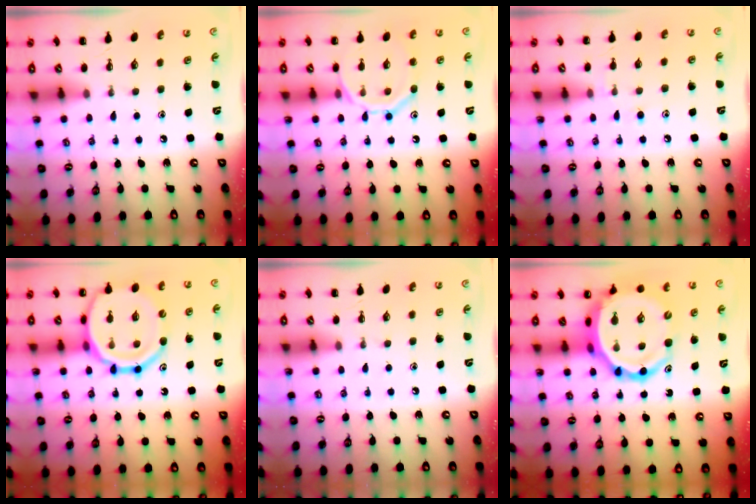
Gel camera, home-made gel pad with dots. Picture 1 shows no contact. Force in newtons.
{"total": 12.9, "press": 12.9, "slide": 1.3}
{"total": 6.5, "press": 6.1, "slide": 2.3}
{"total": 19.8, "press": 19.6, "slide": 3.1}
{"total": 0.0}
{"total": 14.6, "press": 13.9, "slide": 4.2}